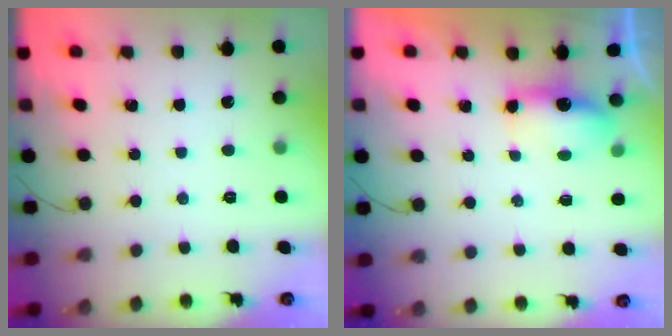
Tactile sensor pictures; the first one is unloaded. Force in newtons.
{"total": 6.2, "press": 6.1, "slide": 0.8}